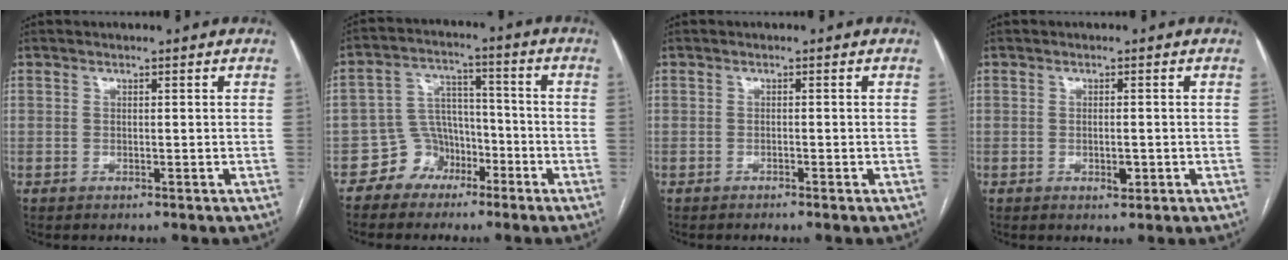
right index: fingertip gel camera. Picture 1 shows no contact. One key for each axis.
{"total": 6.9, "fx": -4.1, "fy": 5.4, "fz": 1.1, "tx": -0.017, "ty": 0.022, "tz": -0.068}
{"total": 0.8, "fx": -0.6, "fy": 0.0, "fz": 0.5, "tx": -0.015, "ty": -0.001, "tz": -0.011}
{"total": 1.9, "fx": -0.5, "fy": 0.7, "fz": 1.6, "tx": -0.030, "ty": -0.003, "tz": -0.005}